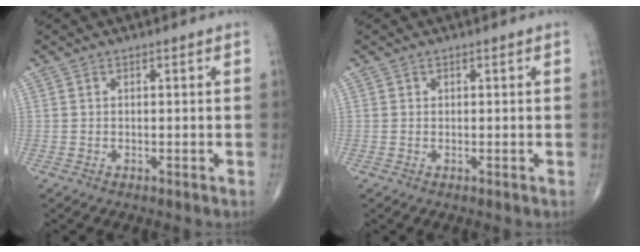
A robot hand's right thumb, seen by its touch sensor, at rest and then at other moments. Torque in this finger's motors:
{"motor_torque": [-0.26, 0.04, 0.35, 0.10, -0.02]}